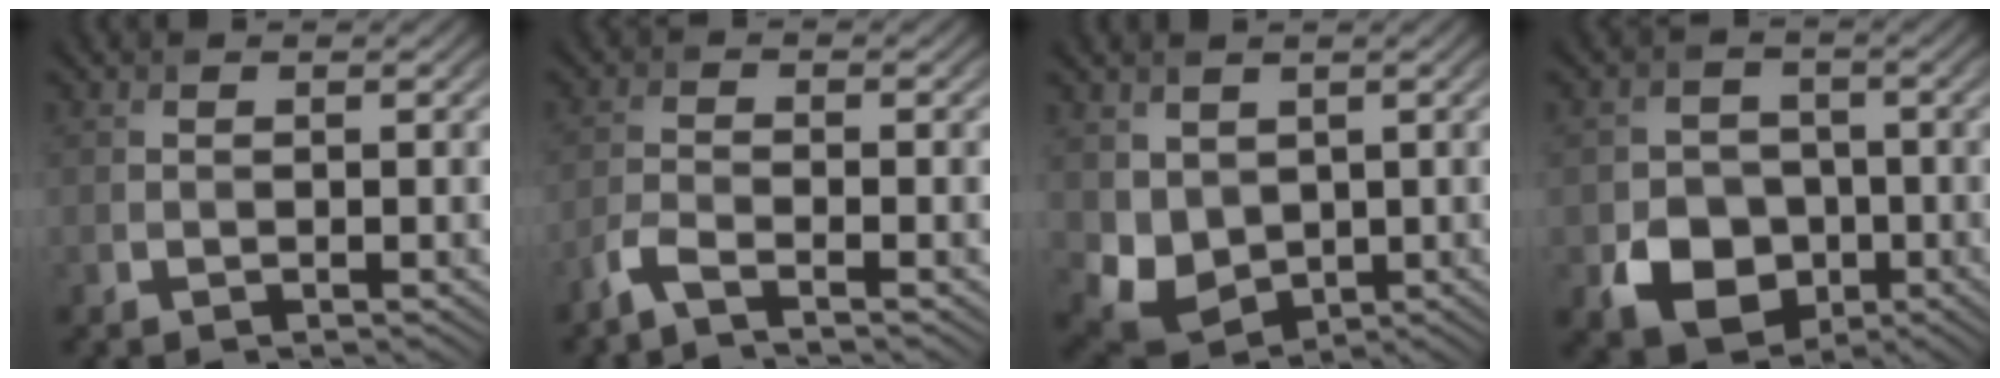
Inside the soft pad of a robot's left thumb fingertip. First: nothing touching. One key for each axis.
{"total": 2.8, "fx": -2.1, "fy": 0.3, "fz": 1.7, "tx": -0.037, "ty": -0.004, "tz": -0.059}
{"total": 5.7, "fx": 1.2, "fy": 4.7, "fz": 3.0, "tx": -0.090, "ty": -0.022, "tz": 0.029}
{"total": 7.6, "fx": -2.6, "fy": 6.2, "fz": 3.5, "tx": -0.064, "ty": -0.019, "tz": -0.056}